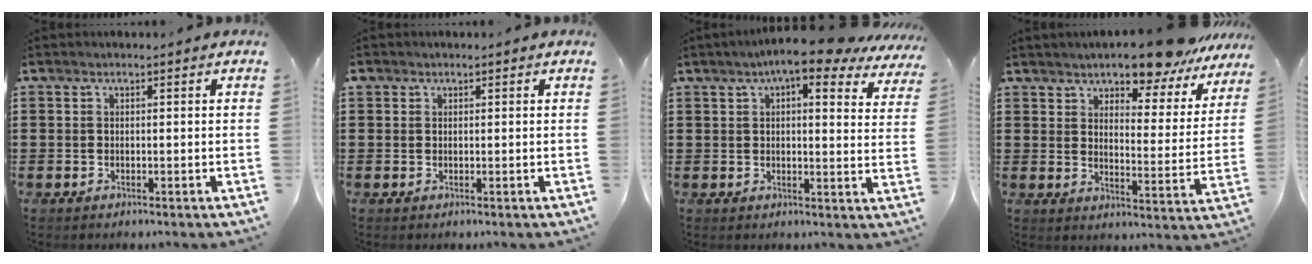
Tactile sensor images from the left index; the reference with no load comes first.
{"total": 0.7, "force": [0.4, 0.6, 0.1], "torque": [-0.005, 0.005, 0.007]}
{"total": 7.7, "force": [5.9, 1.2, 4.8], "torque": [-0.085, -0.018, 0.101]}
{"total": 7.8, "force": [7.4, 0.4, 2.2], "torque": [-0.050, -0.054, 0.129]}